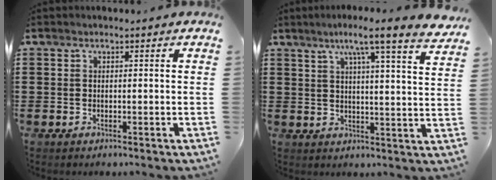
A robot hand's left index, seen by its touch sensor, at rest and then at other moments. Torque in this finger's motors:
{"motor_torque": [0.40, -0.39, 0.27, 0.11]}